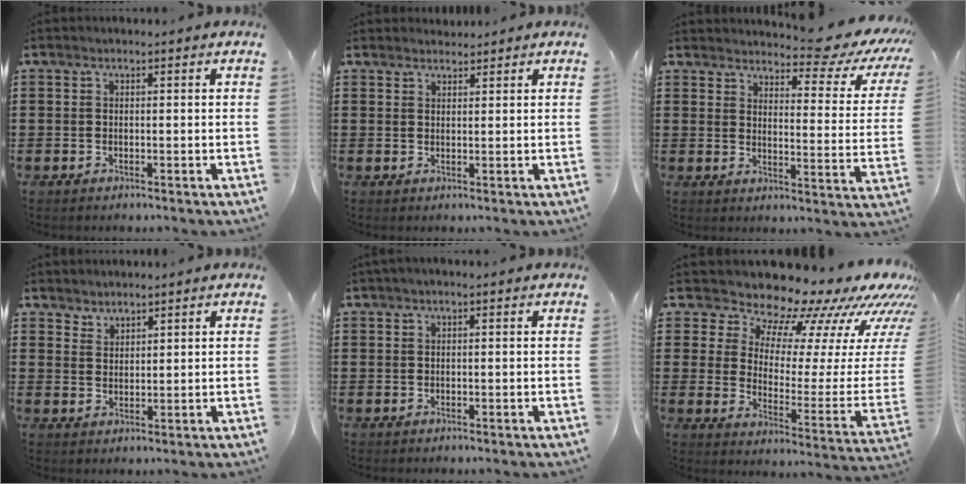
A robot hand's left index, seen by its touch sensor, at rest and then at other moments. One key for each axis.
{"total": 1.8, "fx": 1.7, "fy": 0.5, "fz": -0.1, "tx": -0.003, "ty": 0.001, "tz": 0.034}
{"total": 6.1, "fx": 5.6, "fy": 0.3, "fz": 2.4, "tx": -0.042, "ty": -0.047, "tz": 0.087}
{"total": 2.5, "fx": 2.3, "fy": 0.8, "fz": -0.4, "tx": 0.001, "ty": -0.002, "tz": 0.045}
{"total": 0.6, "fx": 0.2, "fy": 0.0, "fz": 0.5, "tx": -0.010, "ty": 0.000, "tz": 0.003}
{"total": 10.6, "fx": 9.9, "fy": 3.0, "fz": 2.3, "tx": -0.053, "ty": -0.111, "tz": 0.158}